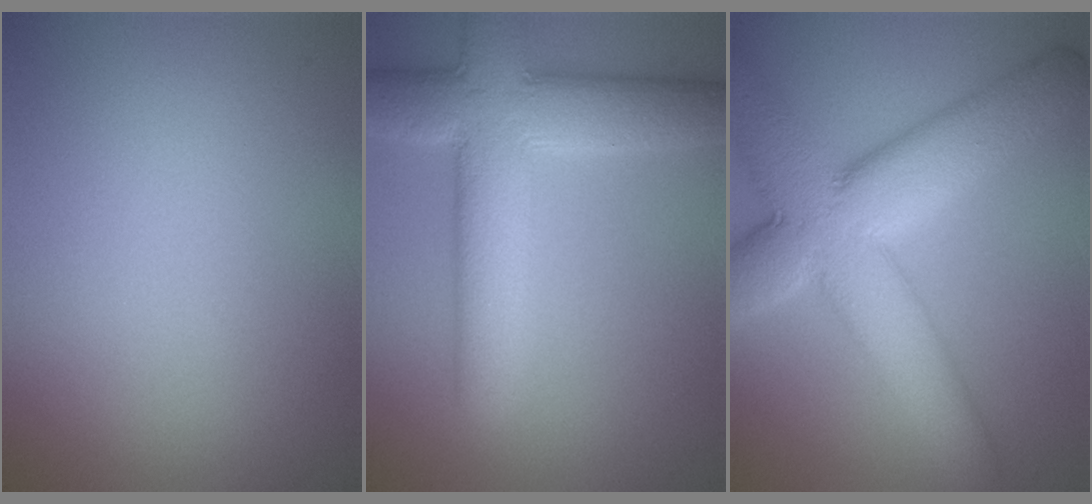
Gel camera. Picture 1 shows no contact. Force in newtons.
{"total": 9.0, "press": 9.0, "slide": 0.8}
{"total": 10.7, "press": 10.7, "slide": 0.8}